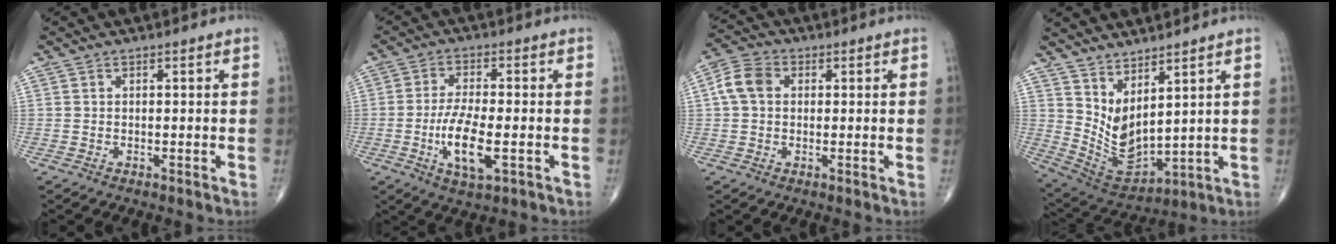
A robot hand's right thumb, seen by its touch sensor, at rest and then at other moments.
{"total": 9.2, "force": [-2.4, 3.1, 8.3], "torque": [-0.164, -0.001, -0.041]}
{"total": 6.0, "force": [0.9, 4.5, 3.8], "torque": [-0.075, 0.017, 0.011]}
{"total": 10.5, "force": [5.4, 4.2, 8.0], "torque": [-0.143, -0.045, 0.129]}